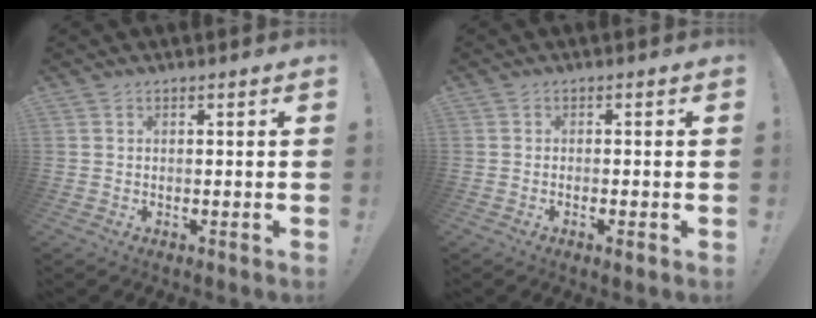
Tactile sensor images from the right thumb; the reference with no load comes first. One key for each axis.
{"total": 1.9, "fx": -0.7, "fy": 0.0, "fz": 1.8, "tx": -0.019, "ty": -0.005, "tz": -0.014}